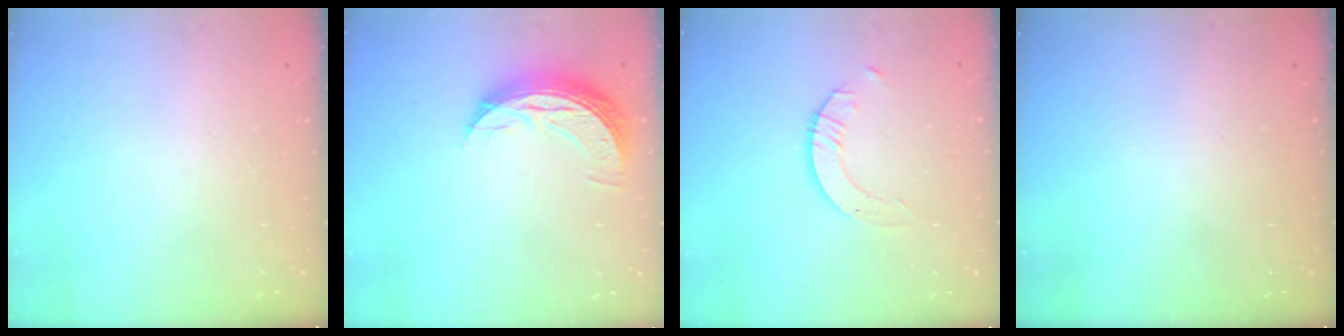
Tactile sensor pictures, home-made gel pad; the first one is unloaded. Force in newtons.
{"total": 8.3, "press": 8.3, "slide": 0.7}
{"total": 2.4, "press": 2.4, "slide": 0.2}
{"total": 0.0}